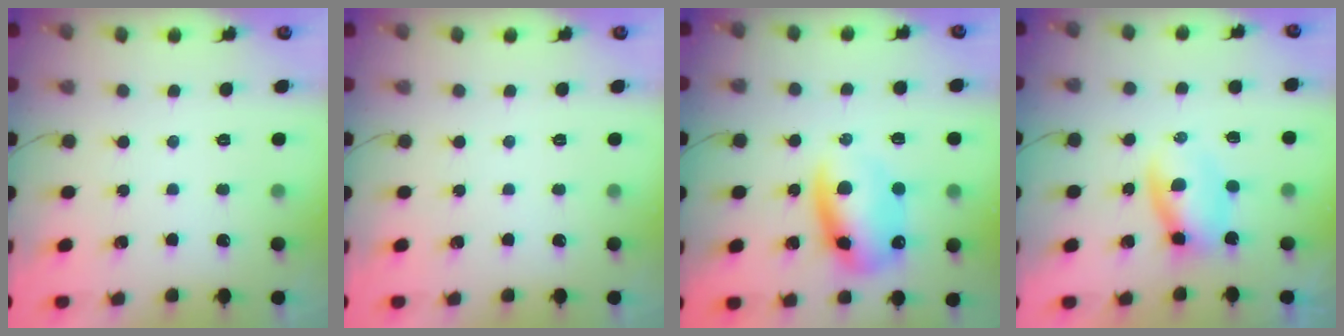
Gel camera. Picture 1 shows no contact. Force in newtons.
{"total": 0.0}
{"total": 12.1, "press": 11.8, "slide": 2.4}
{"total": 3.7, "press": 3.5, "slide": 1.1}